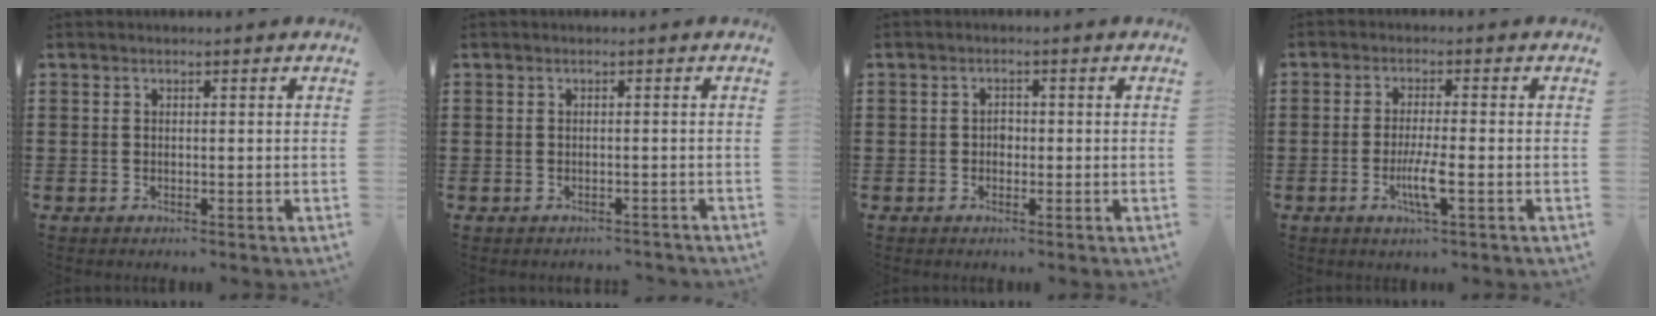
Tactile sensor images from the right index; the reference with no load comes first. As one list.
[{"total": 0.9, "force": [-0.9, 0.0, -0.1], "torque": [0.001, 0.000, -0.020]}, {"total": 1.3, "force": [-0.3, 0.9, 0.8], "torque": [-0.018, 0.002, -0.007]}, {"total": 4.8, "force": [-1.8, 0.5, 4.4], "torque": [-0.087, -0.011, -0.034]}]